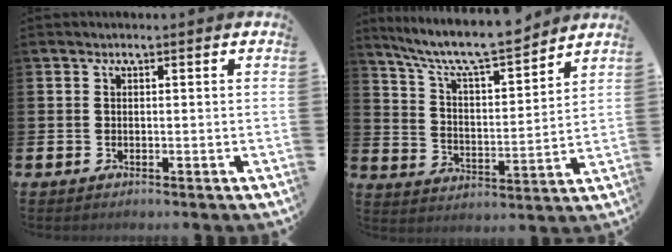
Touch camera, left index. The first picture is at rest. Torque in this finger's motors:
{"motor_torque": [0.39, -0.48, 0.83, 0.21]}